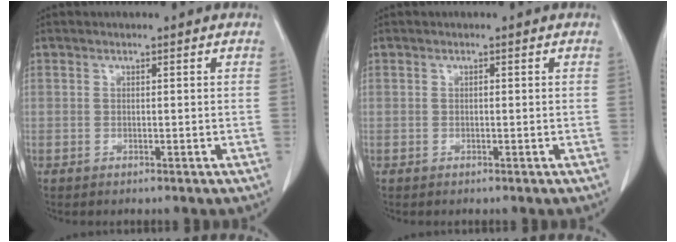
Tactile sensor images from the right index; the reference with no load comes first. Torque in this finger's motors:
{"motor_torque": [0.07, -0.03, 0.06, 0.02]}